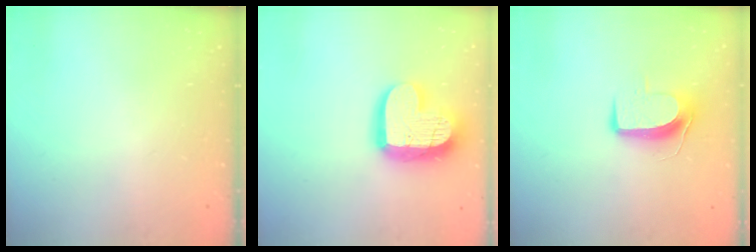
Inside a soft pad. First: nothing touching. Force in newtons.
{"total": 16.9, "press": 16.9, "slide": 1.3}
{"total": 8.8, "press": 8.7, "slide": 0.6}